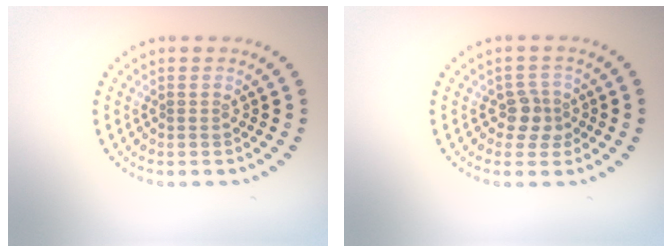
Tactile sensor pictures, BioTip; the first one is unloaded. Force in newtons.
{"total": 2.2, "press": 1.9, "slide": 1.2}